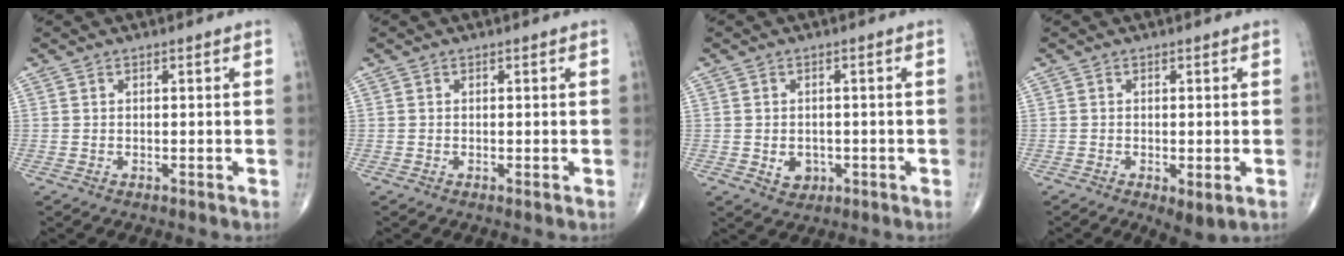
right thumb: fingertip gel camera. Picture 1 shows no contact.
{"total": 0.0}
{"total": 3.3, "force": [-0.8, 2.7, 1.7], "torque": [-0.013, 0.003, -0.001]}
{"total": 4.0, "force": [-1.3, 1.5, 3.4], "torque": [-0.055, -0.008, -0.014]}